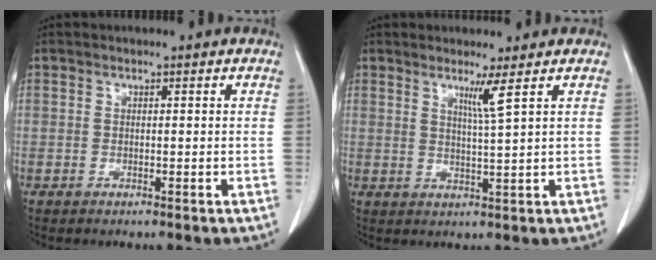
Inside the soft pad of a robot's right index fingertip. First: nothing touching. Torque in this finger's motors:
{"motor_torque": [0.27, 0.14, 0.06, 0.03]}